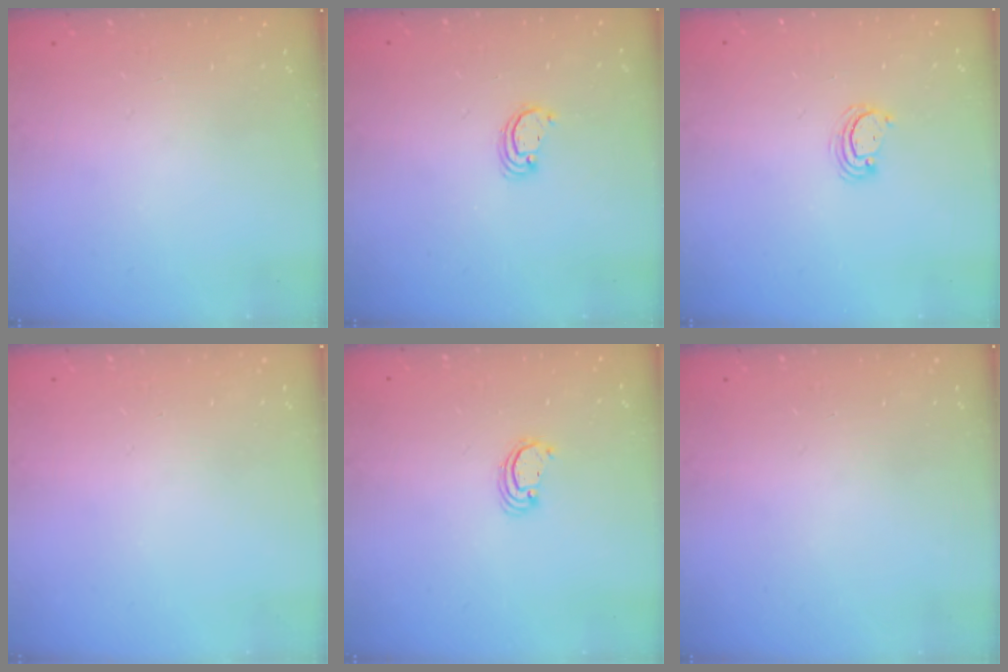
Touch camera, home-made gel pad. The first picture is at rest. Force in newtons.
{"total": 2.8, "press": 2.8, "slide": 0.2}
{"total": 4.3, "press": 4.3, "slide": 0.4}
{"total": 0.0}
{"total": 2.2, "press": 2.2, "slide": 0.2}
{"total": 0.0}